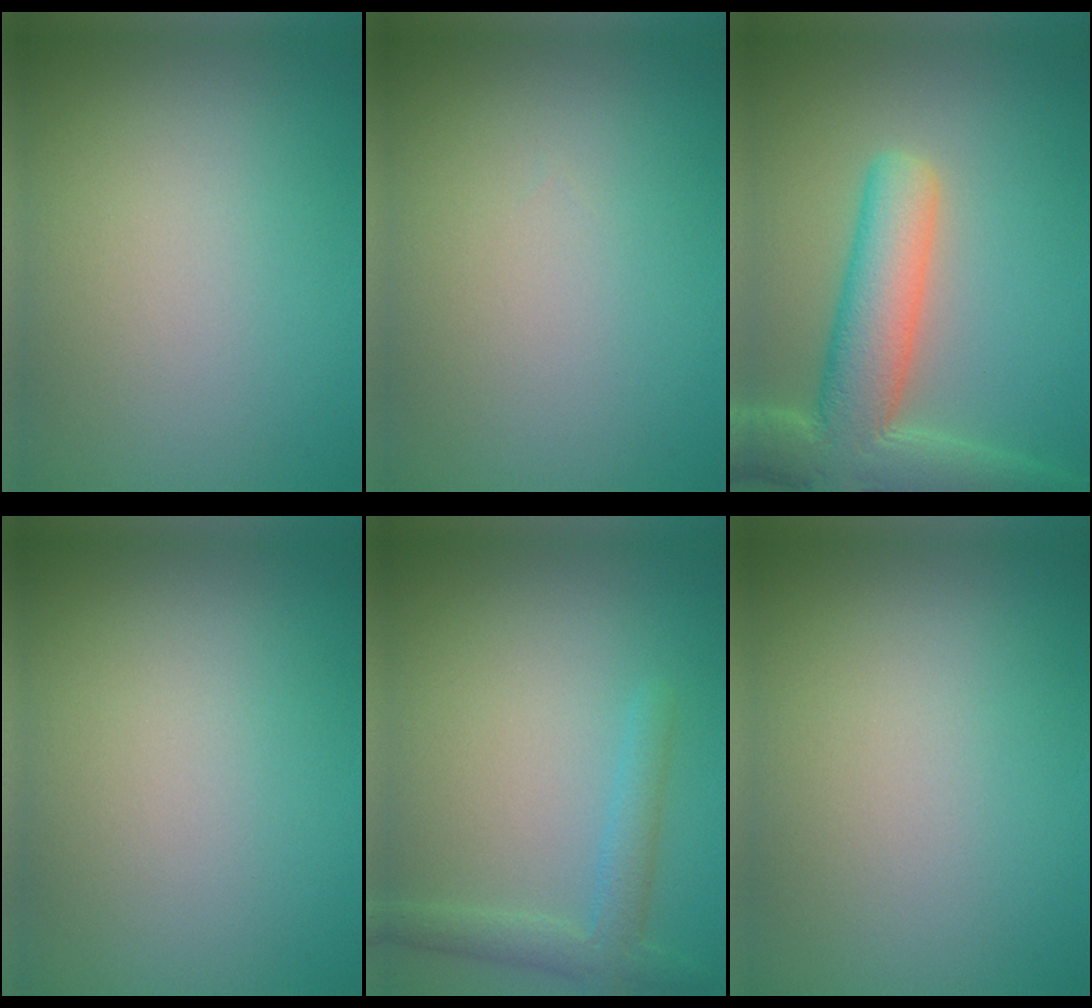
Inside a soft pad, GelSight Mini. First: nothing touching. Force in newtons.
{"total": 0.0}
{"total": 9.0, "press": 9.0, "slide": 0.8}
{"total": 0.0}
{"total": 2.8, "press": 2.8, "slide": 0.2}
{"total": 0.0}